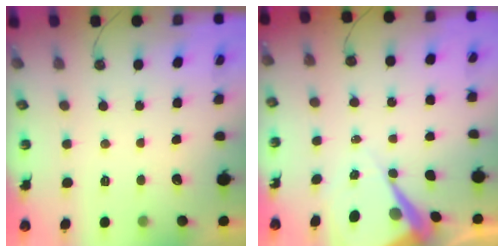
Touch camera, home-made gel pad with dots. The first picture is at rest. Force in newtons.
{"total": 8.5, "press": 8.5, "slide": 0.7}